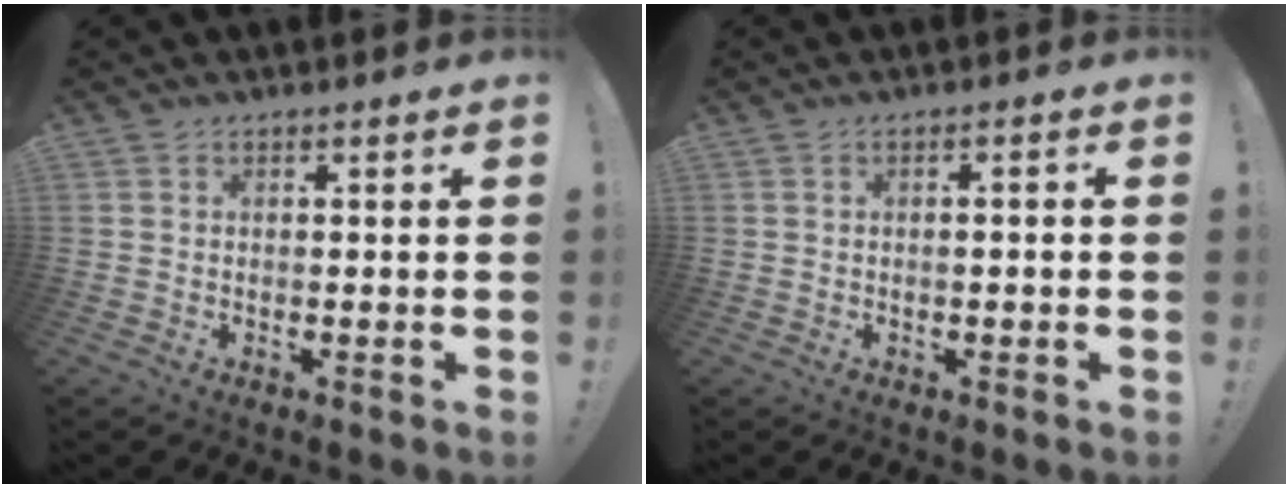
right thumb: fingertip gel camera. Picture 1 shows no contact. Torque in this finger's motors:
{"motor_torque": [0.02, -0.37, -0.09, 0.36, 0.08]}